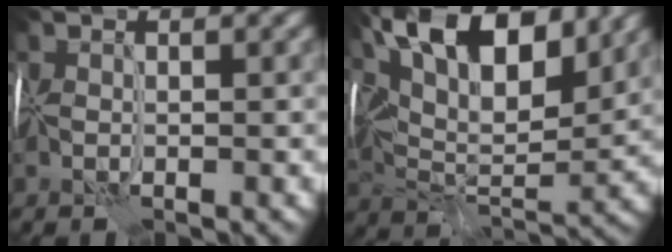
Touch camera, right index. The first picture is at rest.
{"total": 13.6, "force": [7.0, 6.0, 9.9], "torque": [-0.167, 0.016, 0.121]}